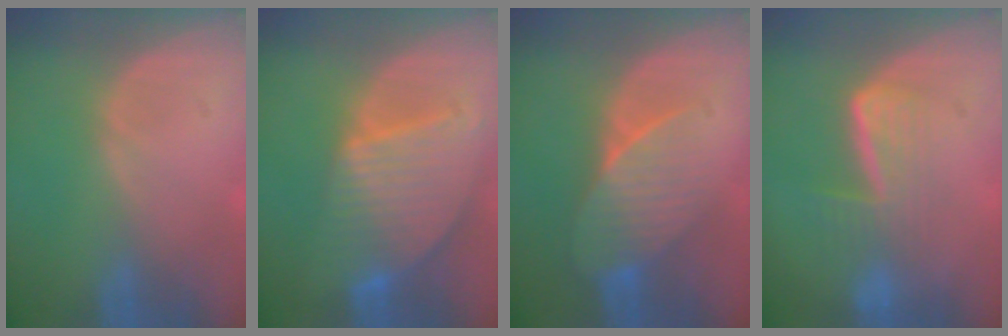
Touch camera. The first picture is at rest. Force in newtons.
{"total": 9.6, "press": 8.4, "slide": 4.8}
{"total": 7.4, "press": 6.9, "slide": 2.5}
{"total": 6.6, "press": 5.5, "slide": 3.6}